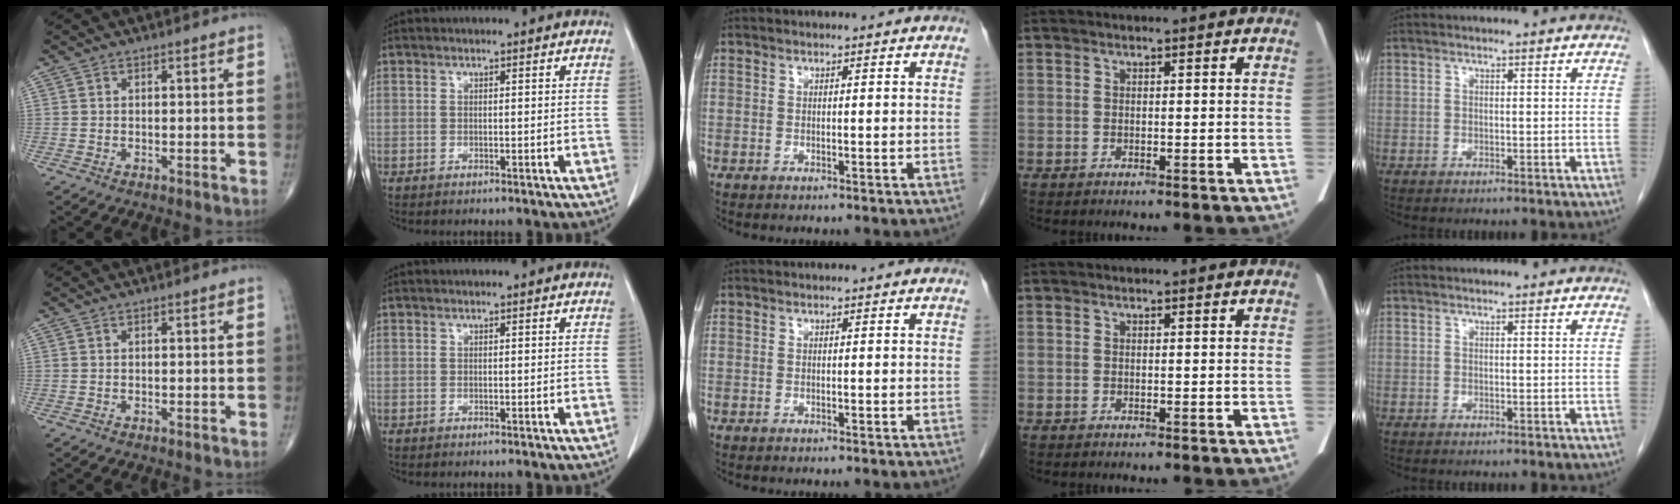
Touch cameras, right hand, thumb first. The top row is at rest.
{}